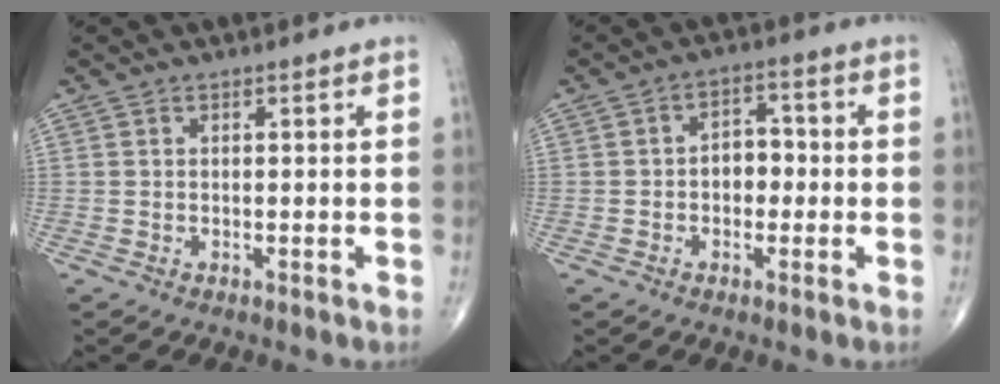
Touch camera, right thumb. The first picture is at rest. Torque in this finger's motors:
{"motor_torque": [0.12, -0.03, 0.44, -0.12, 0.00]}